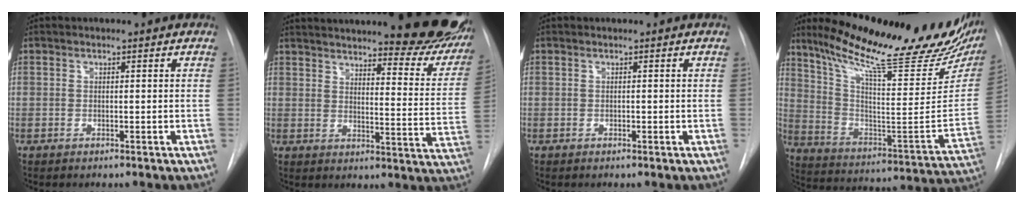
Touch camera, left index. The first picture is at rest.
{"total": 25.2, "force": [21.1, 4.4, 13.1], "torque": [-0.163, -0.048, 0.253]}
{"total": 0.0}
{"total": 30.8, "force": [24.2, 5.1, 18.4], "torque": [-0.293, -0.057, 0.339]}